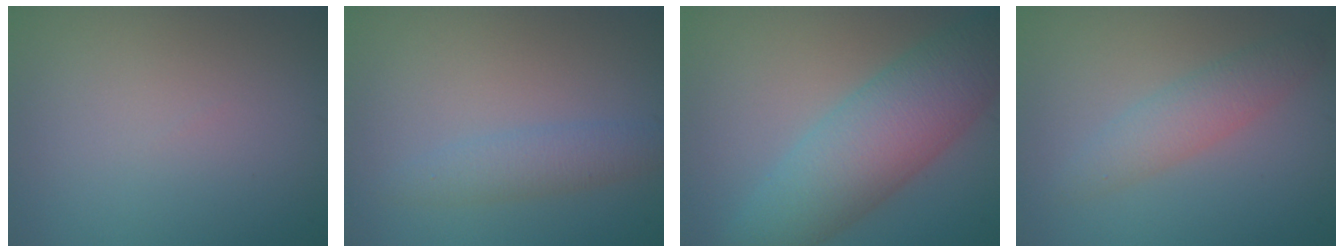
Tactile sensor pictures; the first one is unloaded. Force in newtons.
{"total": 2.3, "press": 2.3, "slide": 0.1}
{"total": 7.9, "press": 7.9, "slide": 0.2}
{"total": 2.8, "press": 2.8, "slide": 0.0}